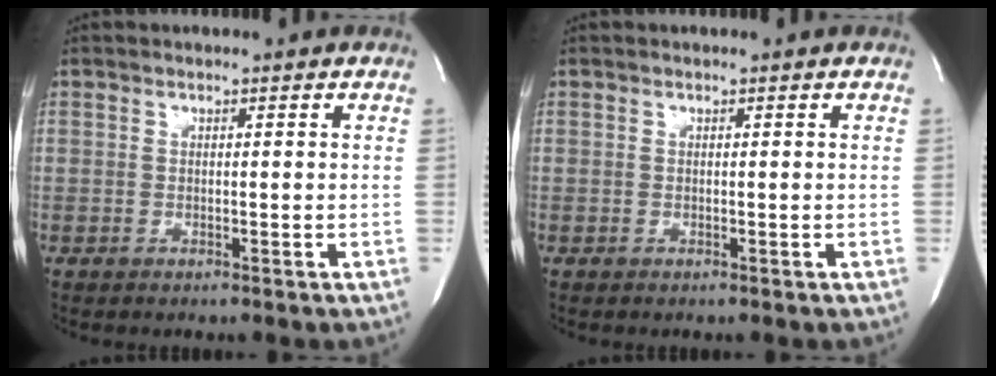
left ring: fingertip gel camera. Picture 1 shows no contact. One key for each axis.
{"total": 0.0}